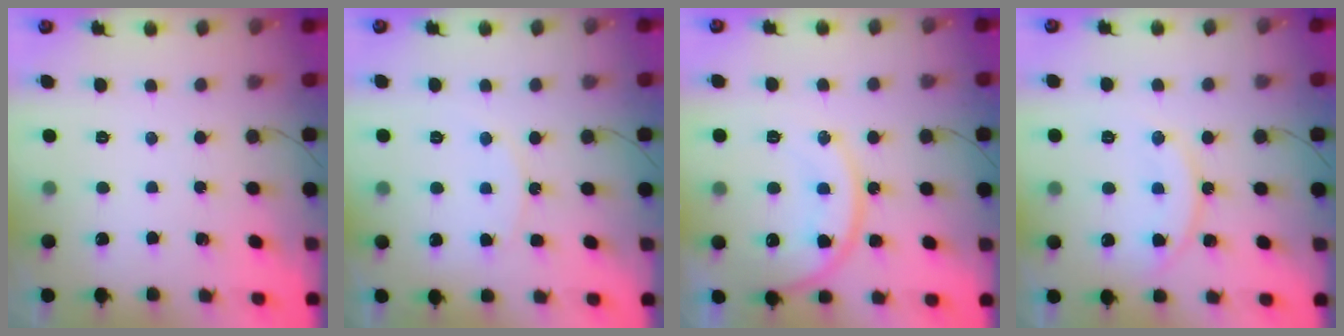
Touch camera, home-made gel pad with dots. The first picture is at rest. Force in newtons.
{"total": 9.1, "press": 9.1, "slide": 0.6}
{"total": 14.9, "press": 14.9, "slide": 1.0}
{"total": 14.1, "press": 14.1, "slide": 1.1}